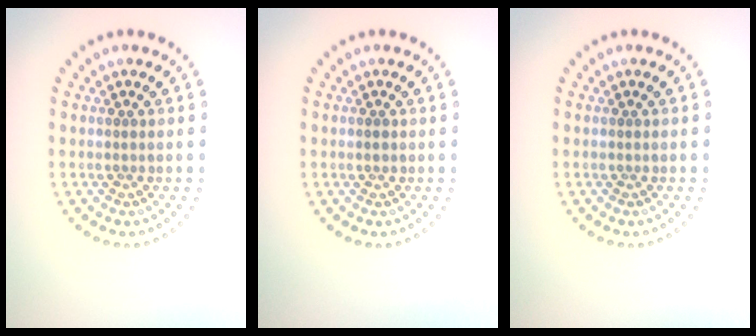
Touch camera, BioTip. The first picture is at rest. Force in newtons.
{"total": 0.7, "press": 0.7, "slide": 0.1}
{"total": 0.0}